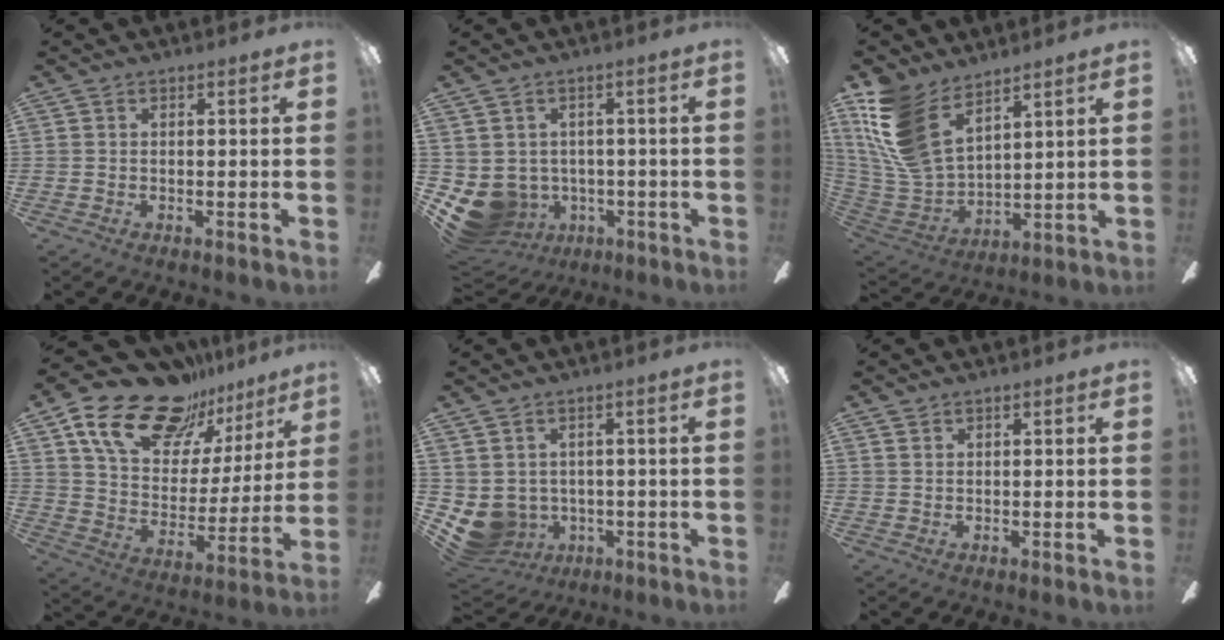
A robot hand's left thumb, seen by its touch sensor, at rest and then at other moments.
{"total": 7.8, "force": [-2.2, 7.1, 2.2], "torque": [-0.090, 0.003, -0.031]}
{"total": 17.9, "force": [10.6, 9.3, 10.9], "torque": [-0.273, -0.053, 0.198]}
{"total": 22.3, "force": [15.7, 11.7, 10.6], "torque": [-0.185, -0.092, 0.280]}
{"total": 5.9, "force": [-0.1, 5.7, 1.2], "torque": [-0.075, -0.014, 0.002]}
{"total": 1.1, "force": [0.8, 0.8, 0.2], "torque": [-0.006, 0.003, 0.014]}